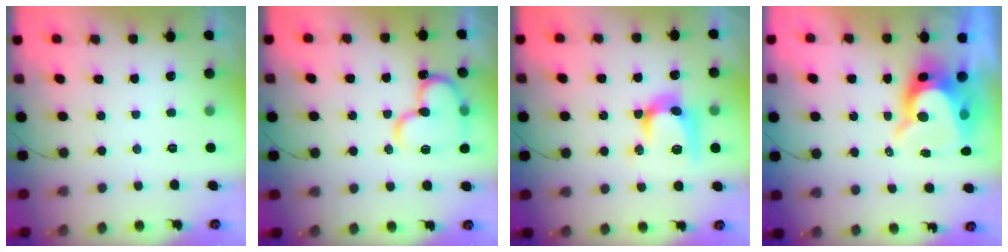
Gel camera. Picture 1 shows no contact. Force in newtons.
{"total": 17.3, "press": 17.2, "slide": 1.6}
{"total": 11.8, "press": 11.8, "slide": 0.4}
{"total": 10.7, "press": 10.6, "slide": 0.7}